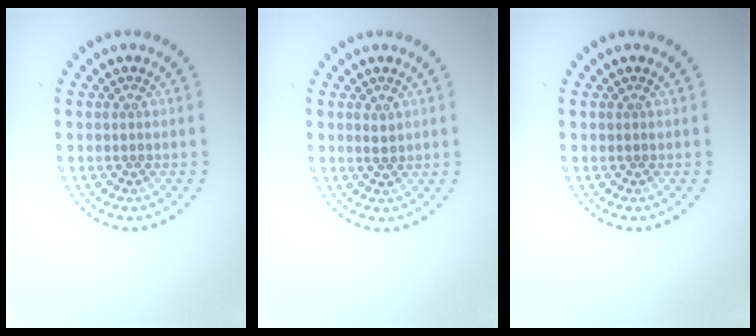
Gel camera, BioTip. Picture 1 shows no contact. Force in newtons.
{"total": 0.8, "press": 0.8, "slide": 0.1}
{"total": 0.0}